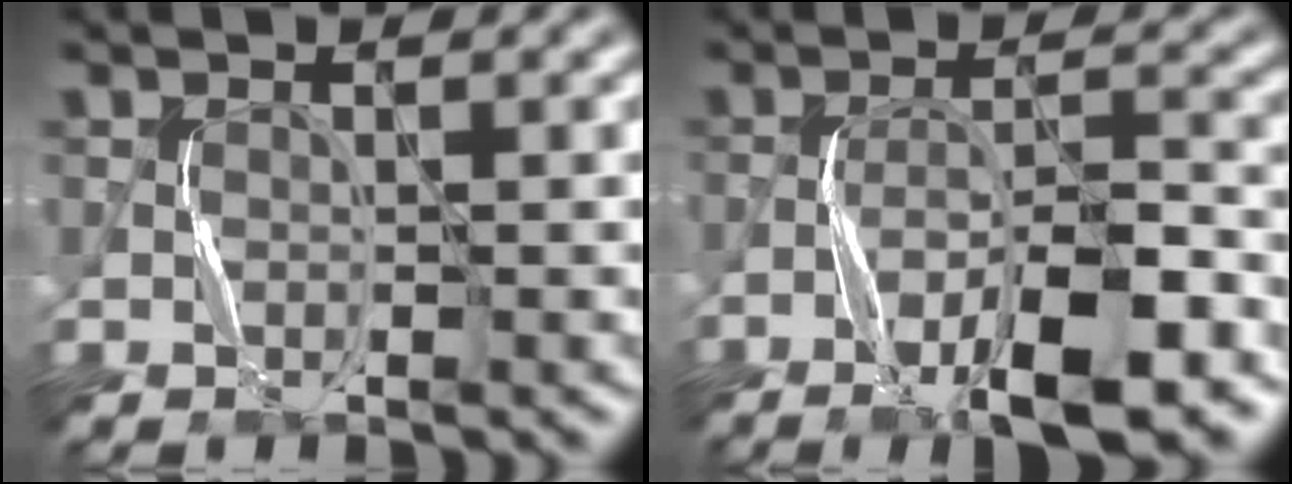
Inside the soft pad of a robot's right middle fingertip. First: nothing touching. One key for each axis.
{"total": 8.4, "fx": -4.9, "fy": 2.0, "fz": 6.6, "tx": -0.108, "ty": 0.008, "tz": -0.079}